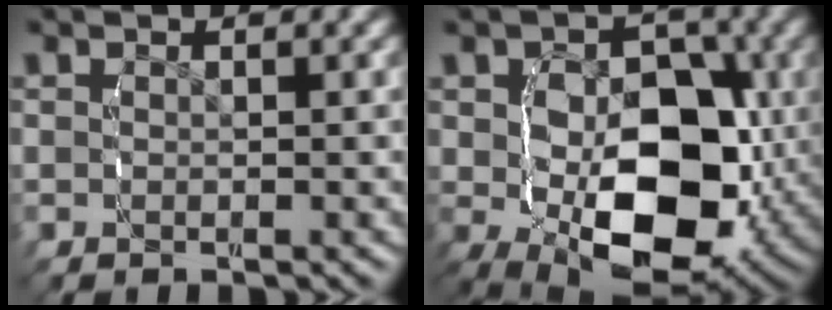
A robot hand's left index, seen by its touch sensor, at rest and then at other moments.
{"total": 10.7, "force": [-2.1, 6.6, 8.2], "torque": [-0.134, -0.035, -0.022]}